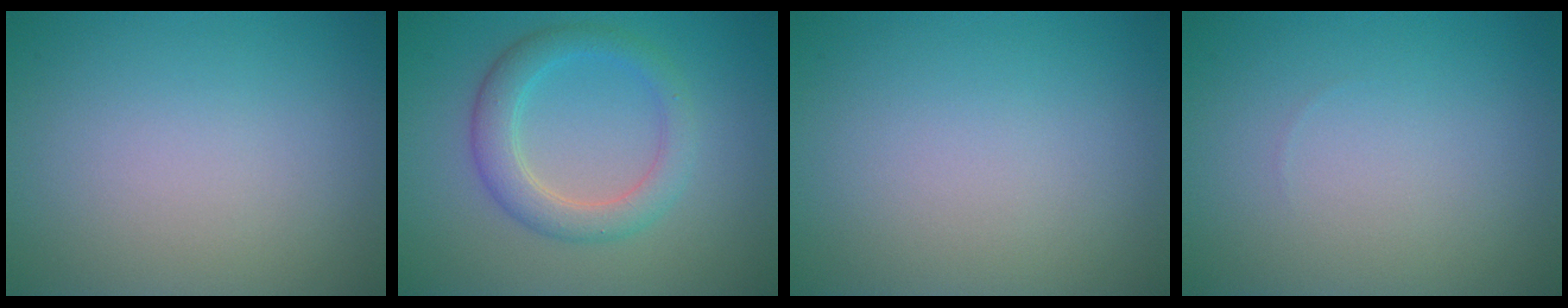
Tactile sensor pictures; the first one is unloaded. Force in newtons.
{"total": 3.7, "press": 3.7, "slide": 0.2}
{"total": 0.0}
{"total": 0.0}